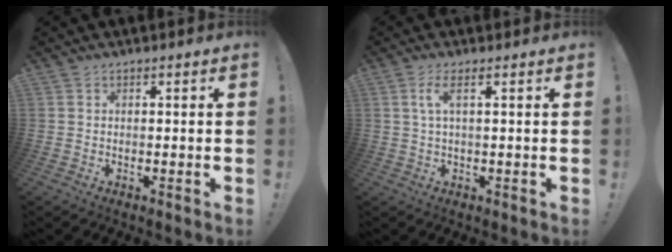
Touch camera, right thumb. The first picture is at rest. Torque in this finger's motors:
{"motor_torque": [-0.11, 0.14, -0.32, 0.15, 0.22]}